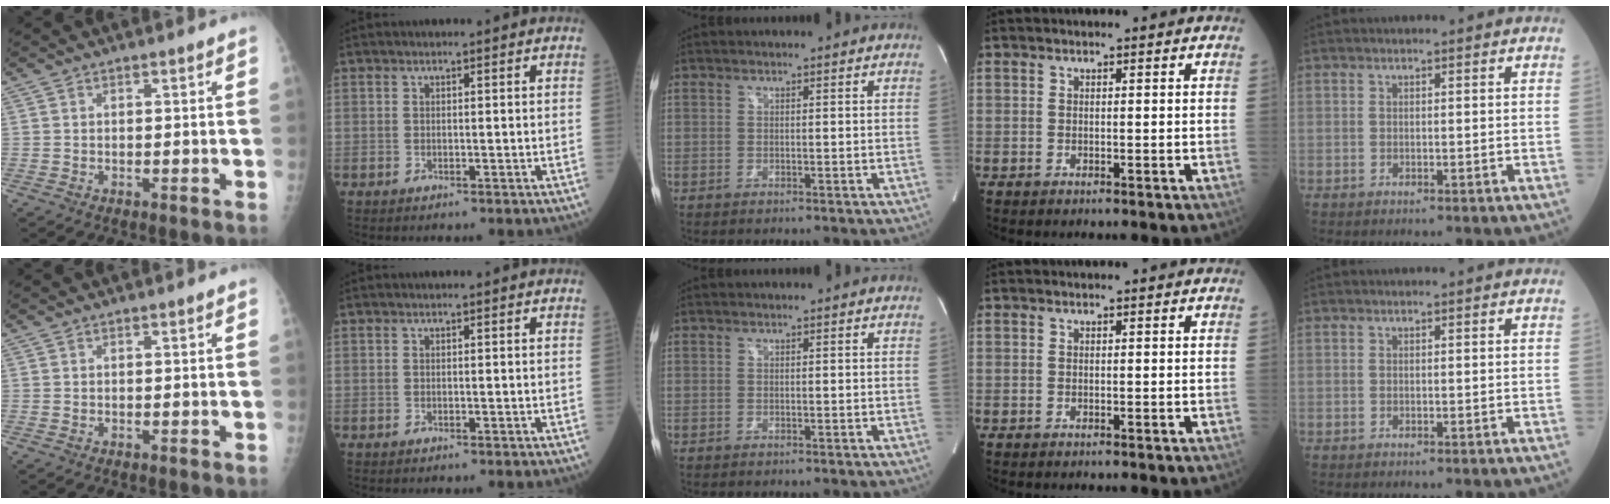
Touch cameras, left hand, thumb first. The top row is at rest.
{}